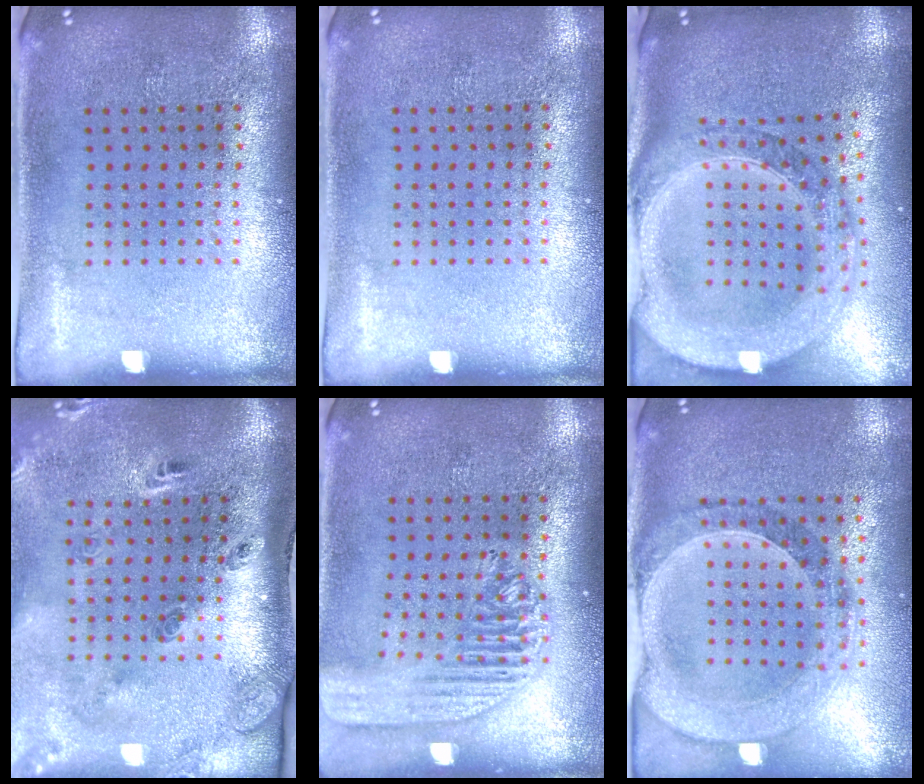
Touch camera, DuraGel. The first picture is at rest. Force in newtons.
{"total": 0.0}
{"total": 3.6, "press": 2.9, "slide": 2.1}
{"total": 3.0, "press": 1.9, "slide": 2.4}
{"total": 1.9, "press": 1.7, "slide": 0.9}
{"total": 1.5, "press": 1.4, "slide": 0.4}